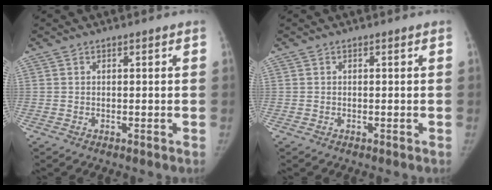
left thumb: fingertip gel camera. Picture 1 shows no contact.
{"total": 0.0}